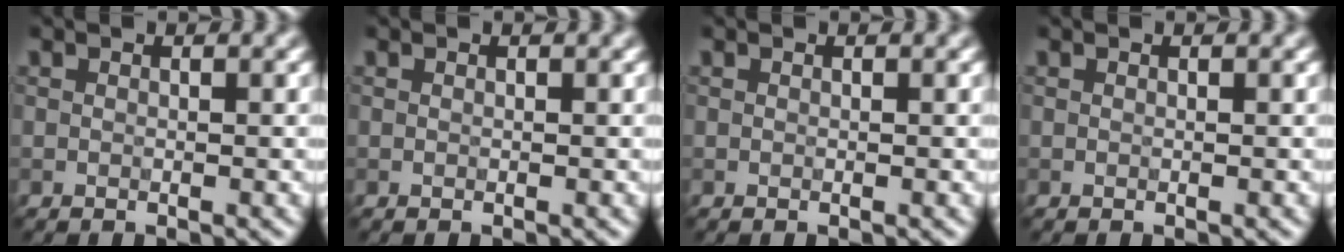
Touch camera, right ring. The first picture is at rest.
{"total": 0.0}
{"total": 0.0}
{"total": 0.0}